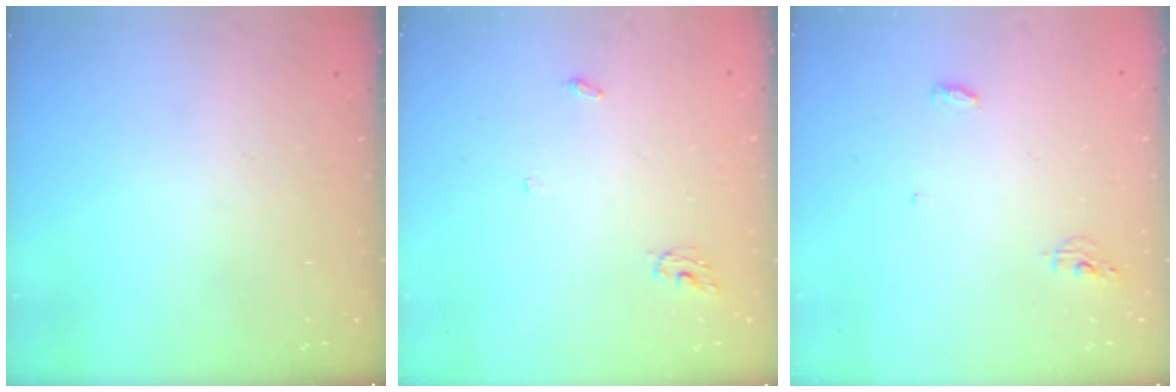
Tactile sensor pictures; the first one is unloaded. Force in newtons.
{"total": 4.0, "press": 4.0, "slide": 0.3}
{"total": 4.1, "press": 4.0, "slide": 0.9}